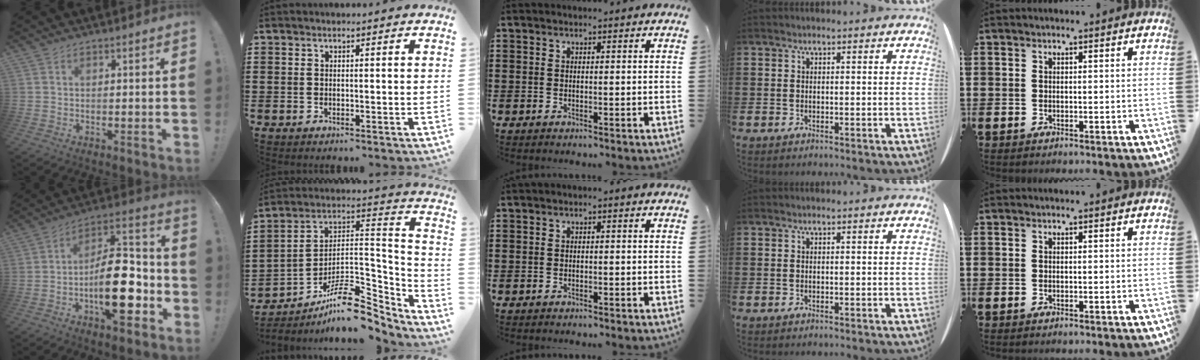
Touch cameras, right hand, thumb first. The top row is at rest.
{"thumb": {"total": 21.8, "force": [-5.9, 9.6, 18.7], "torque": [-0.300, 0.042, -0.083]}, "index": {"total": 11.5, "force": [-8.1, 4.4, 6.8], "torque": [-0.111, 0.032, -0.148]}}